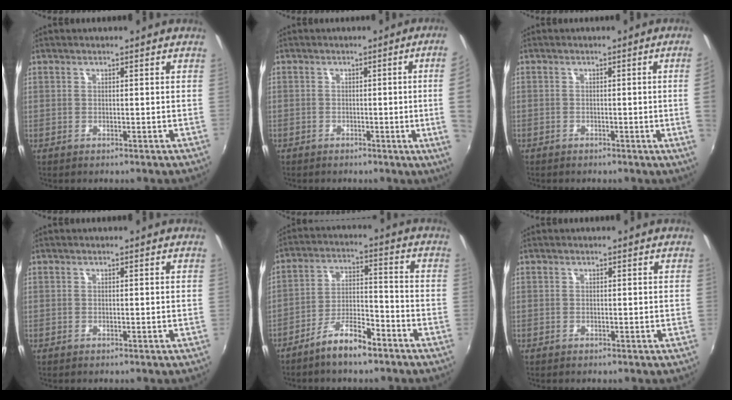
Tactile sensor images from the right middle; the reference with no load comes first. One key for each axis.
{"total": 8.2, "fx": -0.4, "fy": -0.7, "fz": 8.2, "tx": -0.085, "ty": -0.006, "tz": -0.003}
{"total": 2.8, "fx": -0.3, "fy": -1.4, "fz": 2.4, "tx": -0.048, "ty": -0.008, "tz": 0.003}
{"total": 0.0}
{"total": 8.1, "fx": -6.2, "fy": 2.0, "fz": 4.8, "tx": -0.099, "ty": 0.012, "tz": -0.106}
{"total": 0.0}